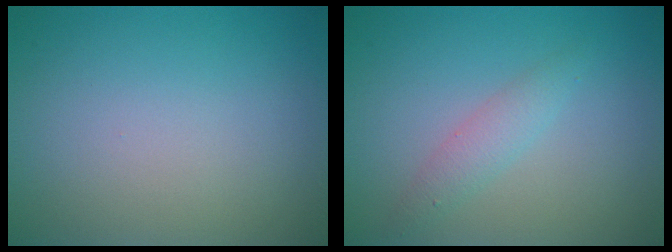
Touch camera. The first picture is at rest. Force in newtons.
{"total": 1.7, "press": 1.7, "slide": 0.0}